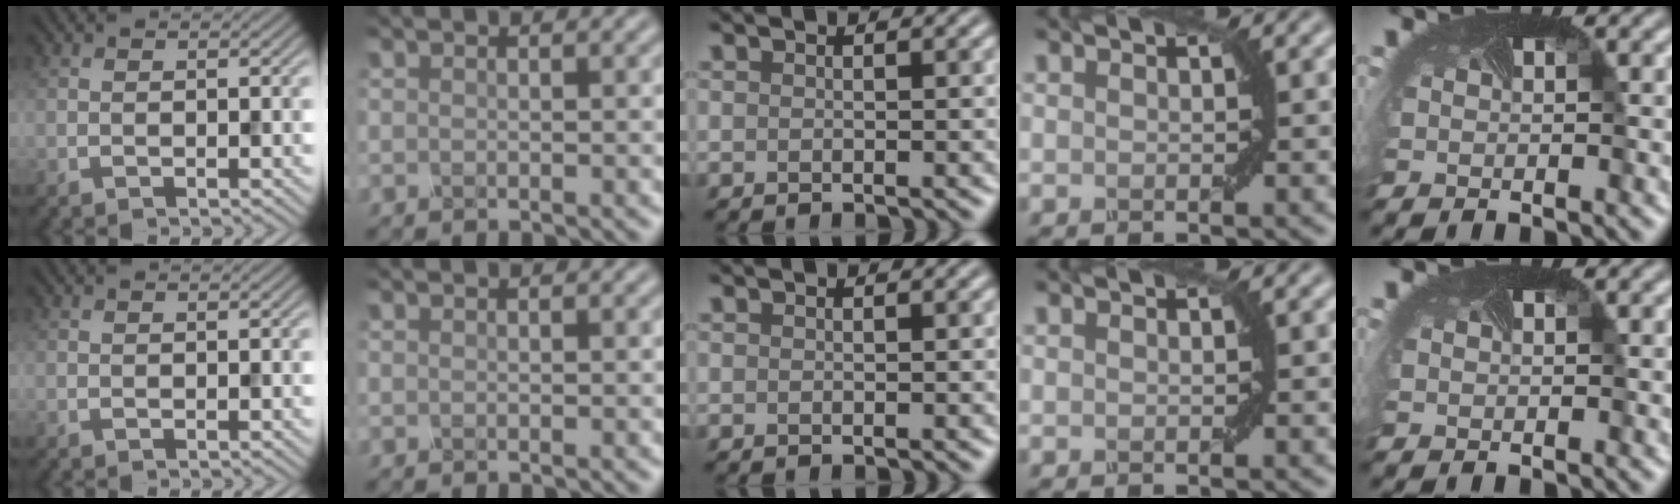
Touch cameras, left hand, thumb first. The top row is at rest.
{}